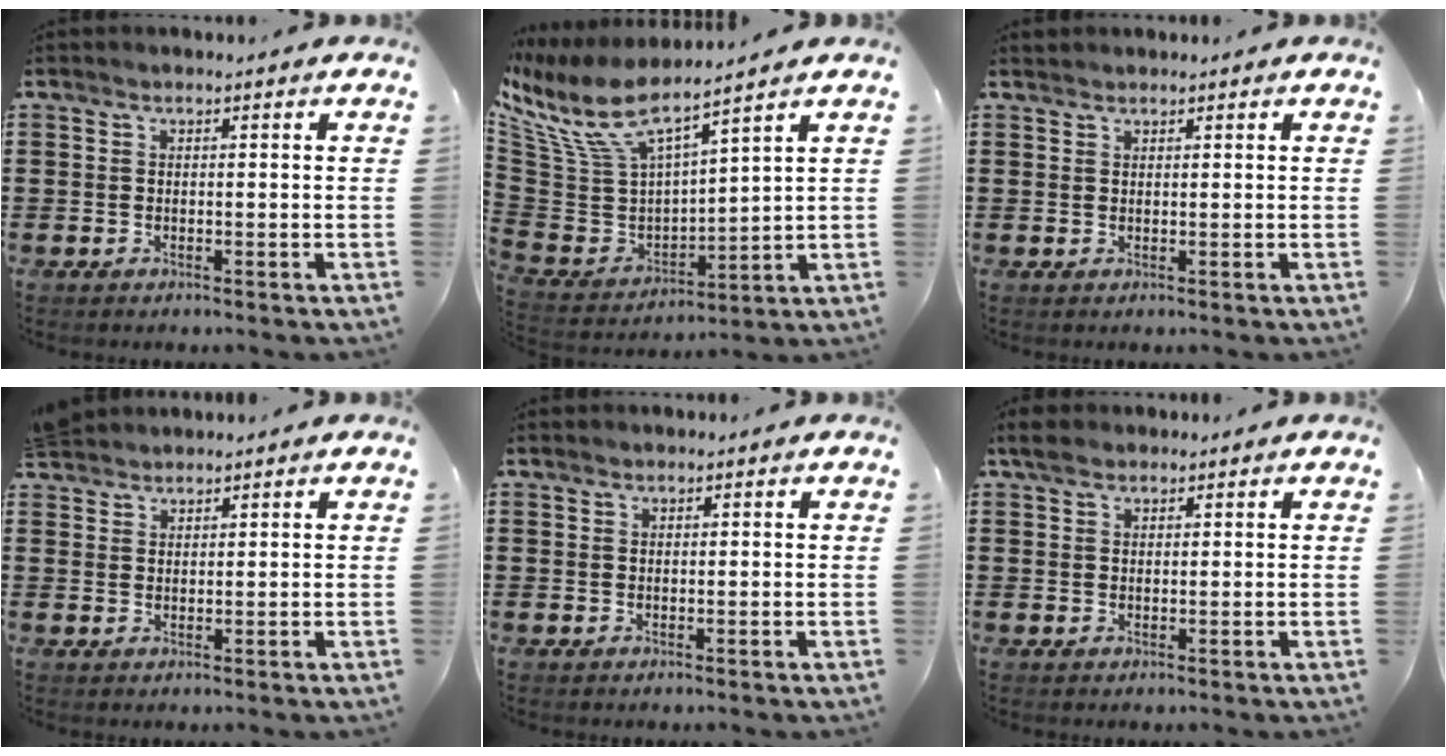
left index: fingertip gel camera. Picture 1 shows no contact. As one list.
[{"total": 9.4, "force": [6.9, 2.6, 5.9], "torque": [-0.155, -0.050, 0.118]}, {"total": 0.8, "force": [0.8, 0.1, -0.1], "torque": [-0.001, 0.000, 0.017]}, {"total": 2.6, "force": [2.6, 0.4, 0.0], "torque": [-0.007, -0.002, 0.052]}, {"total": 0.6, "force": [0.6, 0.1, 0.1], "torque": [-0.004, 0.000, 0.012]}, {"total": 2.4, "force": [1.8, 1.2, 1.1], "torque": [-0.027, 0.007, 0.035]}]